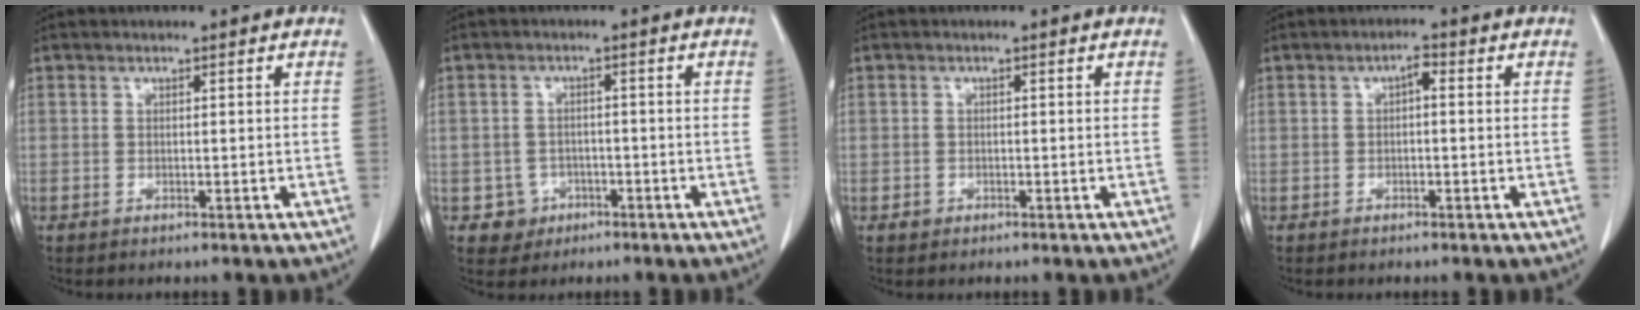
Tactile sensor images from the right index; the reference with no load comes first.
{"total": 3.9, "force": [-1.5, 3.5, -0.2], "torque": [0.014, 0.016, -0.018]}
{"total": 1.1, "force": [-0.4, 1.0, 0.0], "torque": [0.003, 0.006, -0.004]}
{"total": 1.7, "force": [0.1, 0.7, 1.6], "torque": [-0.024, 0.006, 0.000]}